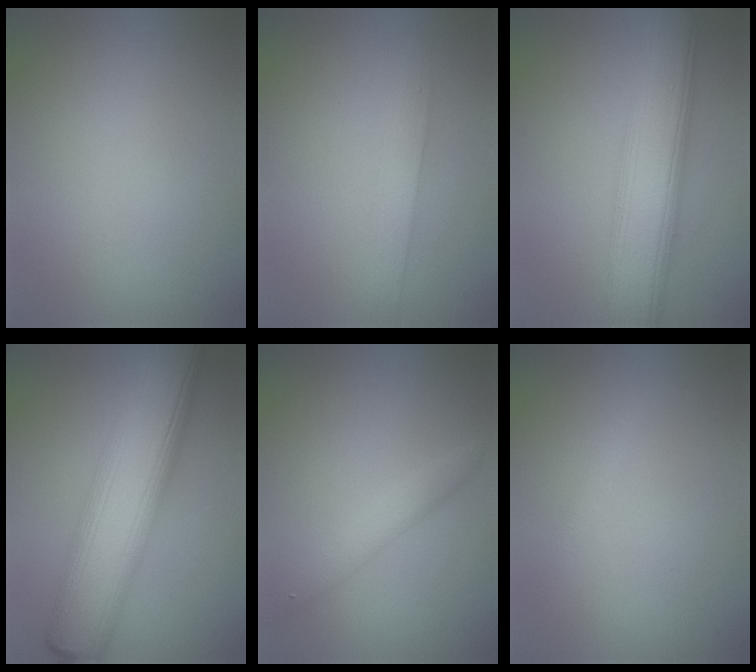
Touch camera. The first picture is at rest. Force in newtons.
{"total": 2.0, "press": 2.0, "slide": 0.1}
{"total": 7.9, "press": 7.9, "slide": 0.1}
{"total": 11.8, "press": 11.8, "slide": 0.4}
{"total": 1.9, "press": 1.9, "slide": 0.1}
{"total": 0.7, "press": 0.7, "slide": 0.1}